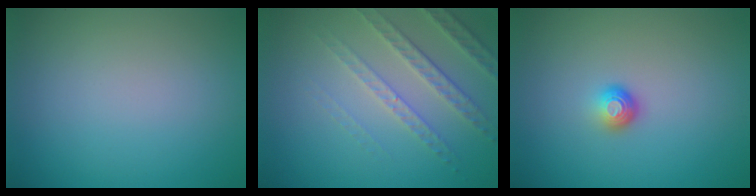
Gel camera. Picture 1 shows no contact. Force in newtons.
{"total": 3.4, "press": 3.2, "slide": 1.1}
{"total": 1.5, "press": 1.0, "slide": 1.1}